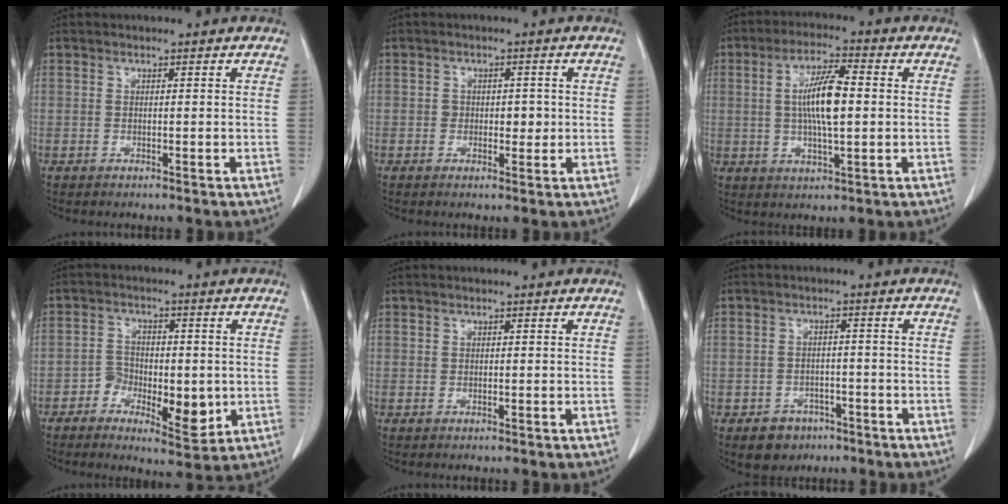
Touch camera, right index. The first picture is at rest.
{"total": 2.8, "force": [-0.1, 2.0, 2.0], "torque": [-0.023, 0.004, 0.002]}
{"total": 9.2, "force": [0.6, 1.8, 9.0], "torque": [-0.169, 0.006, 0.010]}
{"total": 7.6, "force": [-2.1, 4.1, 6.0], "torque": [-0.084, 0.004, -0.028]}
{"total": 0.0}
{"total": 4.5, "force": [-2.6, 3.5, 1.1], "torque": [-0.011, 0.009, -0.031]}